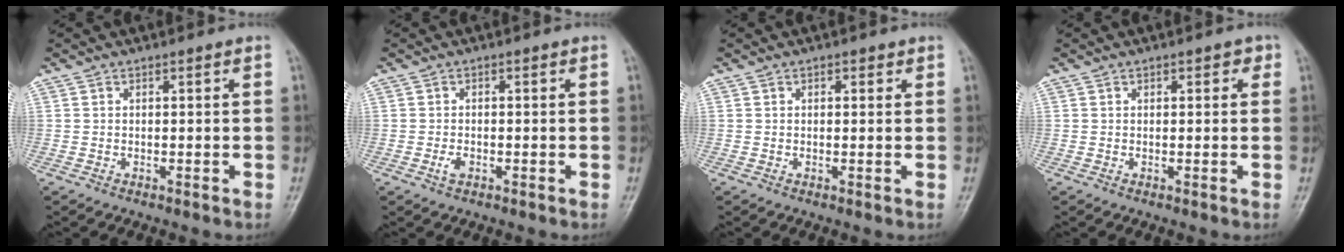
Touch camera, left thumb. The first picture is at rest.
{"total": 1.5, "force": [-0.8, 0.9, 1.0], "torque": [-0.020, 0.001, -0.016]}
{"total": 1.2, "force": [0.7, 0.8, 0.6], "torque": [0.001, -0.001, 0.005]}
{"total": 1.9, "force": [0.8, 1.1, 1.3], "torque": [-0.002, 0.002, 0.007]}